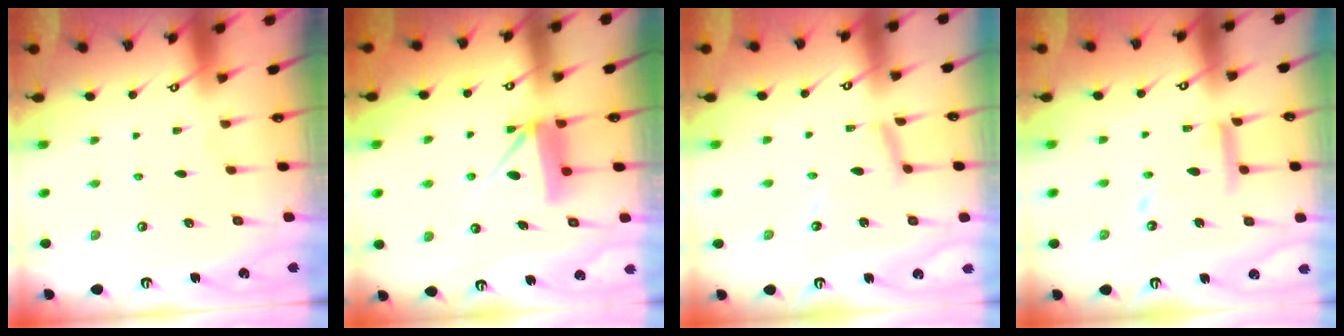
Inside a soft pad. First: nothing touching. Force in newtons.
{"total": 8.5, "press": 8.5, "slide": 0.8}
{"total": 8.5, "press": 8.5, "slide": 0.3}
{"total": 13.0, "press": 12.9, "slide": 1.1}